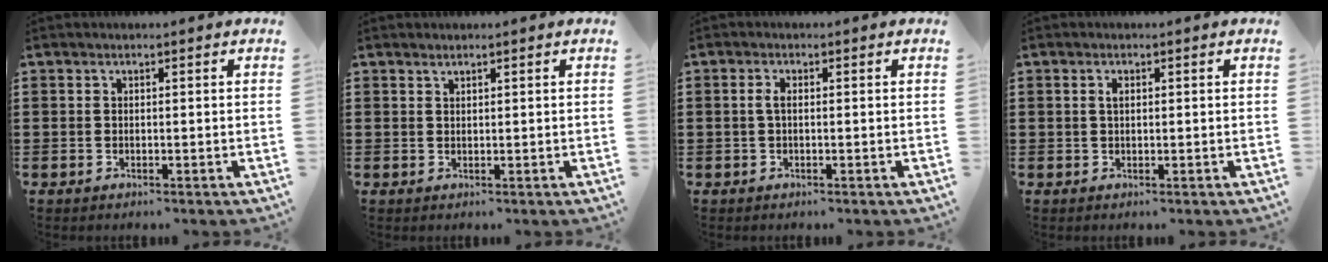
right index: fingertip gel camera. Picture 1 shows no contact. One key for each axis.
{"total": 0.7, "fx": 0.6, "fy": 0.3, "fz": 0.1, "tx": -0.002, "ty": 0.001, "tz": 0.013}
{"total": 1.7, "fx": -0.1, "fy": 0.7, "fz": 1.6, "tx": -0.038, "ty": 0.000, "tz": -0.005}
{"total": 1.2, "fx": 0.3, "fy": 0.6, "fz": 0.9, "tx": -0.021, "ty": 0.003, "tz": 0.005}